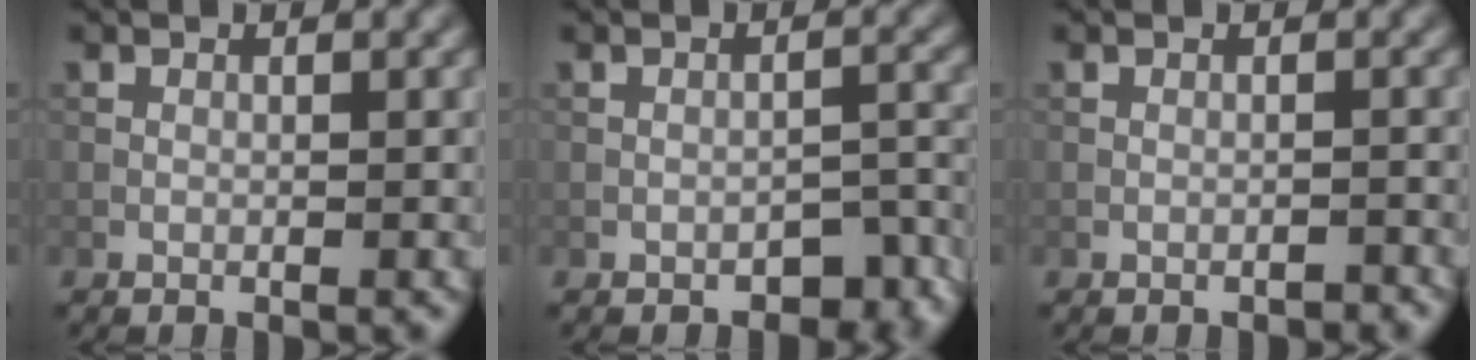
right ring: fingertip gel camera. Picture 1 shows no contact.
{"total": 3.3, "force": [-2.3, 1.6, 1.8], "torque": [-0.017, 0.001, -0.026]}
{"total": 0.7, "force": [-0.6, 0.1, 0.2], "torque": [-0.002, 0.002, -0.011]}